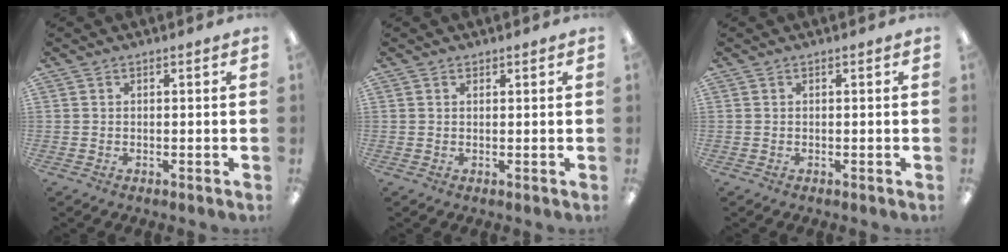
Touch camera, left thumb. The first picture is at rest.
{"total": 0.7, "force": [0.6, 0.4, 0.2], "torque": [0.003, -0.003, 0.008]}
{"total": 0.0}